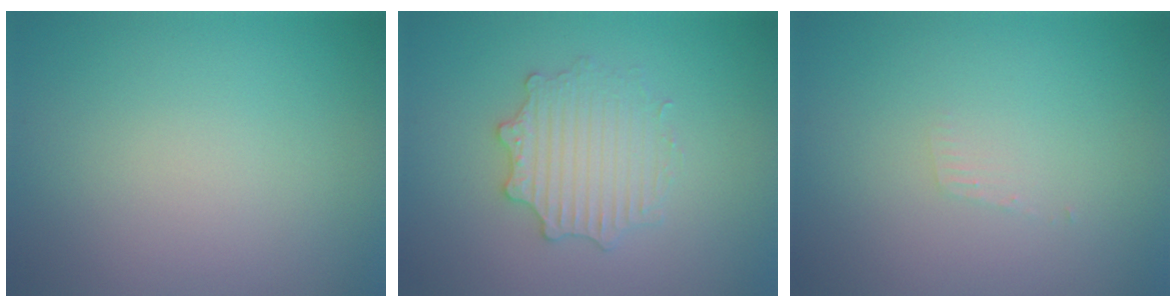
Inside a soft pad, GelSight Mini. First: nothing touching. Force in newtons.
{"total": 3.0, "press": 2.9, "slide": 0.4}
{"total": 0.7, "press": 0.7, "slide": 0.1}